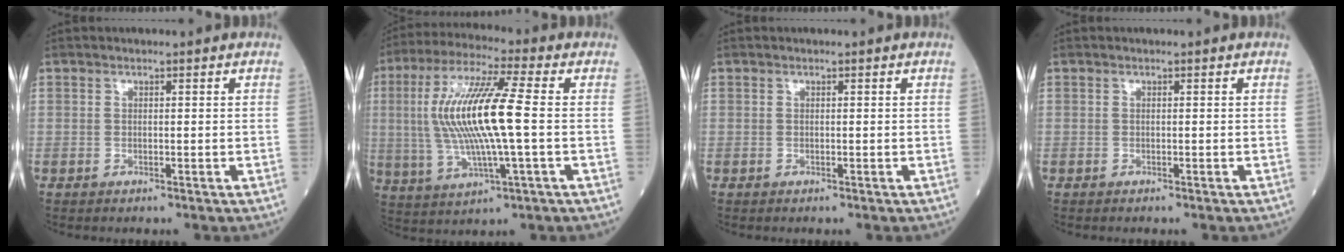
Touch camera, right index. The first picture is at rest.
{"total": 15.1, "force": [0.4, 1.5, 15.0], "torque": [-0.314, 0.009, 0.007]}
{"total": 0.0}
{"total": 0.0}